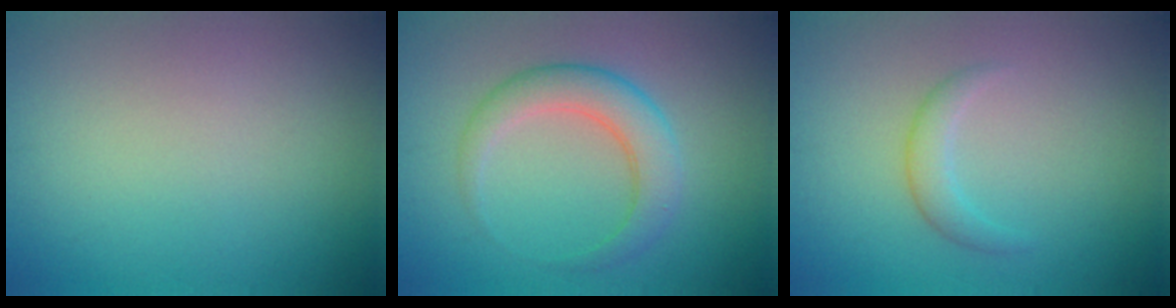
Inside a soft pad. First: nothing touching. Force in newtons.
{"total": 3.8, "press": 3.8, "slide": 0.2}
{"total": 1.7, "press": 1.7, "slide": 0.1}